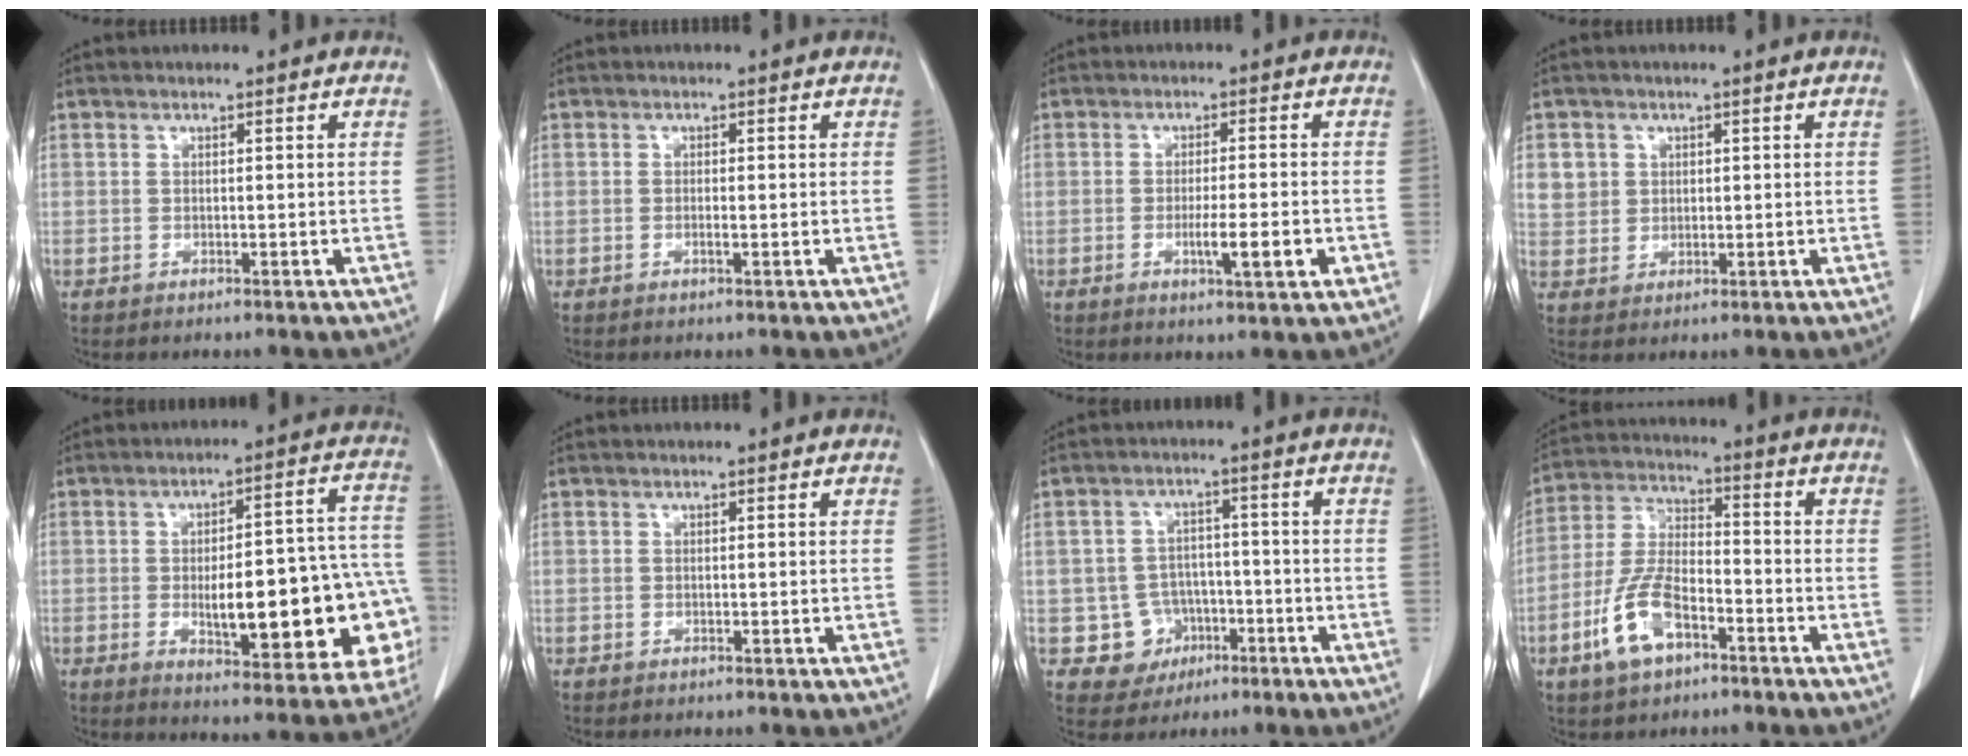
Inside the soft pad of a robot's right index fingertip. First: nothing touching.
{"total": 1.0, "force": [-0.2, 0.2, 0.9], "torque": [-0.019, -0.001, -0.003]}
{"total": 5.6, "force": [-1.7, 0.5, 5.3], "torque": [-0.086, -0.007, -0.024]}
{"total": 4.7, "force": [1.6, 4.4, 0.8], "torque": [-0.011, 0.005, 0.036]}
{"total": 22.0, "force": [-4.5, 6.2, 20.6], "torque": [-0.193, 0.034, -0.038]}
{"total": 0.0}
{"total": 6.2, "force": [-2.2, 5.7, 0.8], "torque": [-0.008, 0.013, -0.025]}
{"total": 10.4, "force": [-5.2, 4.6, 7.7], "torque": [-0.177, 0.006, -0.098]}